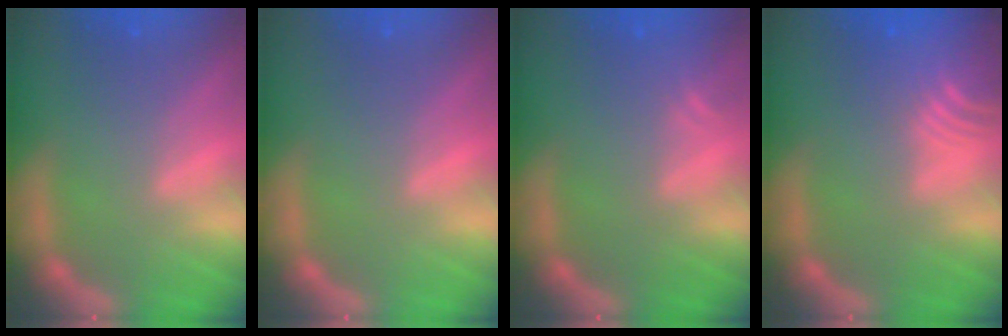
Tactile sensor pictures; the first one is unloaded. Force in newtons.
{"total": 0.0}
{"total": 1.5}
{"total": 7.5}